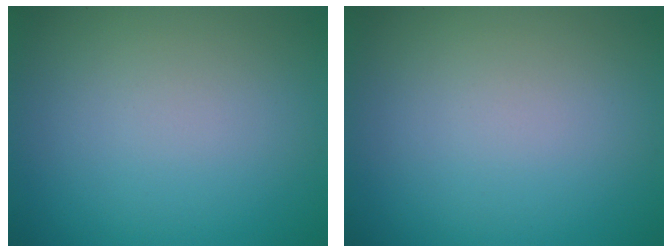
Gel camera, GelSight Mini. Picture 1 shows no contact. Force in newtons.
{"total": 0.0}